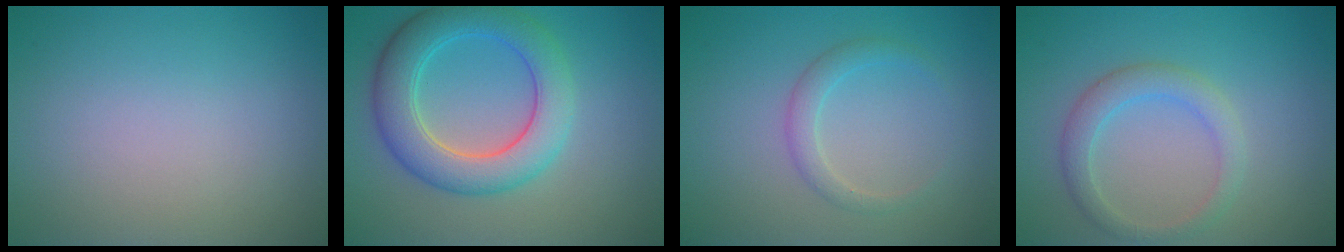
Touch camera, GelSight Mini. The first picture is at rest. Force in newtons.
{"total": 6.1, "press": 6.1, "slide": 0.2}
{"total": 1.7, "press": 1.7, "slide": 0.1}
{"total": 2.7, "press": 2.7, "slide": 0.0}